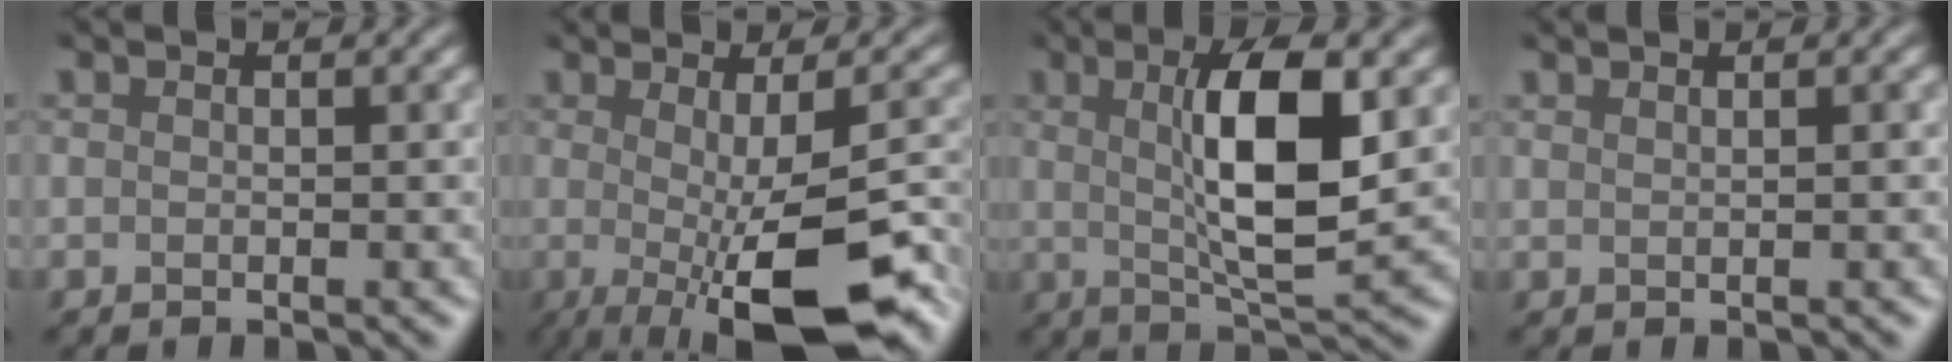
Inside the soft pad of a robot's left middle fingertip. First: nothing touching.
{"total": 11.1, "force": [-2.9, 2.5, 10.4], "torque": [-0.143, -0.018, -0.038]}
{"total": 7.0, "force": [1.7, 1.4, 6.6], "torque": [-0.115, -0.007, 0.031]}
{"total": 1.6, "force": [1.0, 0.7, 1.0], "torque": [0.003, 0.003, -0.004]}